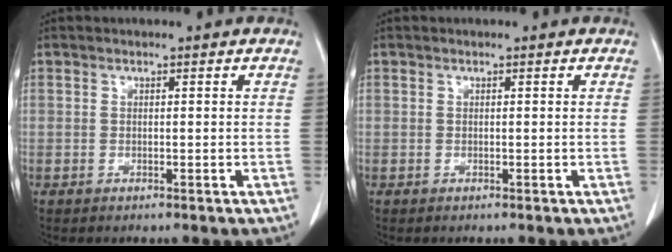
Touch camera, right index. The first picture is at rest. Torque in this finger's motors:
{"motor_torque": [0.00, 0.00, 0.00, 0.00]}